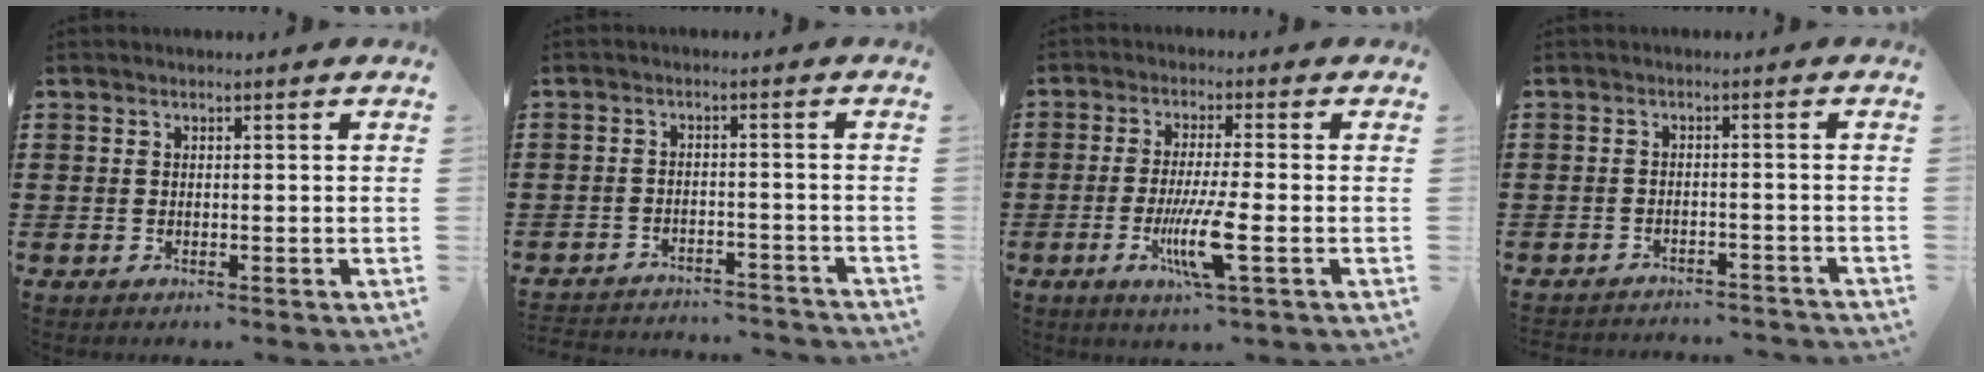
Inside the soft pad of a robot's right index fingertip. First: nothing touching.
{"total": 3.0, "force": [-3.0, 0.1, 0.1], "torque": [-0.008, -0.001, -0.065]}
{"total": 8.1, "force": [-2.4, 0.7, 7.7], "torque": [-0.151, -0.021, -0.046]}
{"total": 2.2, "force": [-2.2, 0.1, 0.1], "torque": [-0.009, -0.001, -0.048]}